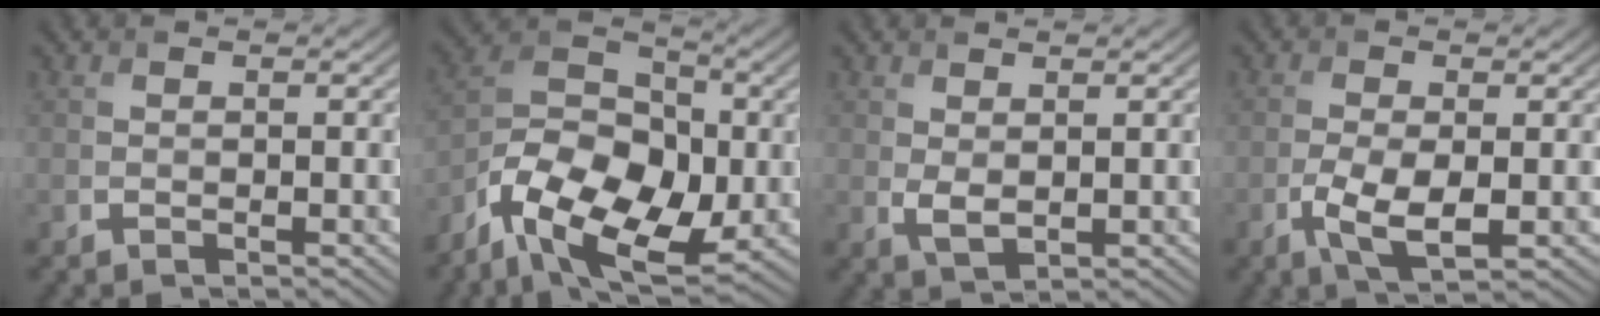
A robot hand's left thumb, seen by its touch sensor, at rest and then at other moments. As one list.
[{"total": 13.6, "force": [-6.1, 7.9, 9.3], "torque": [-0.186, -0.018, -0.131]}, {"total": 1.9, "force": [0.7, 1.0, 1.5], "torque": [-0.038, -0.005, 0.018]}, {"total": 5.1, "force": [-1.4, 2.1, 4.4], "torque": [-0.097, -0.007, -0.026]}]